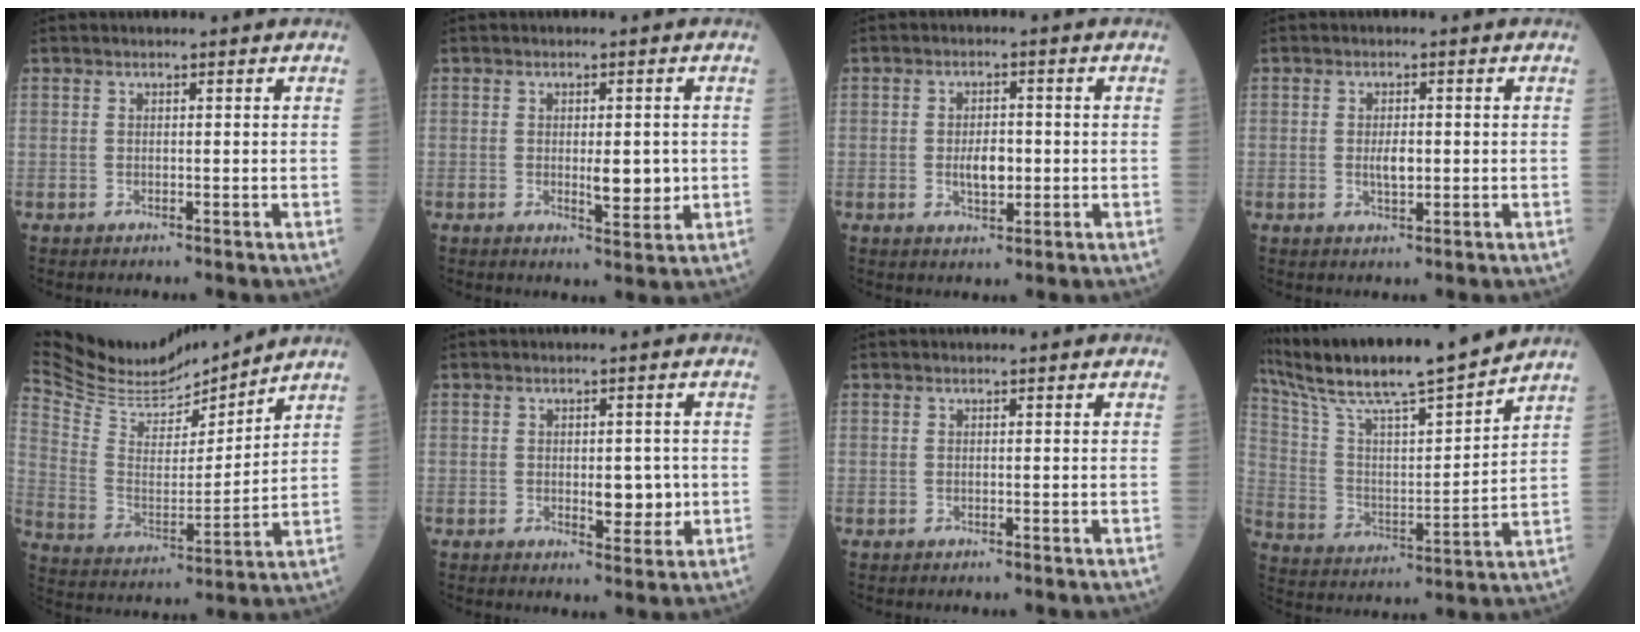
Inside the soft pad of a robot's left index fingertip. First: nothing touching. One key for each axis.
{"total": 4.0, "fx": -0.3, "fy": 1.3, "fz": 3.8, "tx": -0.056, "ty": -0.009, "tz": -0.001}
{"total": 3.7, "fx": -0.7, "fy": 1.7, "fz": 3.2, "tx": -0.054, "ty": -0.003, "tz": -0.010}
{"total": 2.2, "fx": -0.3, "fy": 0.8, "fz": 2.0, "tx": -0.036, "ty": -0.004, "tz": -0.004}
{"total": 18.2, "fx": 17.1, "fy": 3.0, "fz": 5.5, "tx": -0.113, "ty": -0.008, "tz": 0.297}
{"total": 4.2, "fx": -0.5, "fy": 2.0, "fz": 3.7, "tx": -0.045, "ty": -0.007, "tz": -0.002}
{"total": 0.0}
{"total": 20.1, "fx": 17.4, "fy": 0.5, "fz": 10.0, "tx": -0.185, "ty": 0.009, "tz": 0.299}